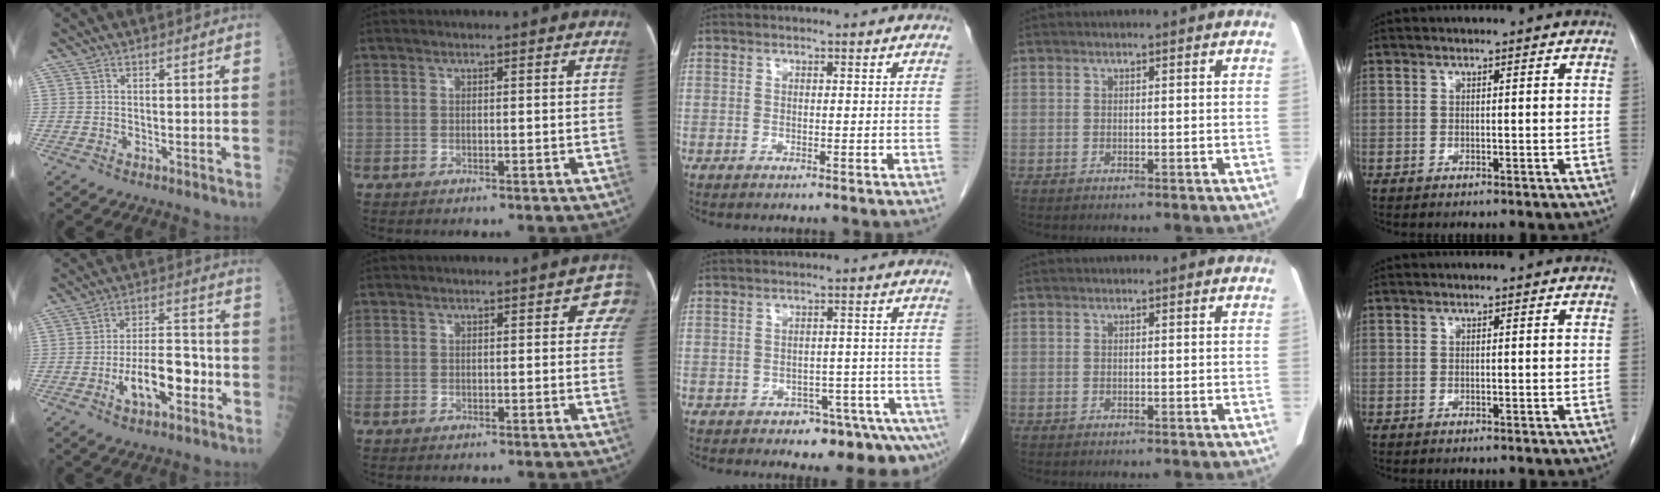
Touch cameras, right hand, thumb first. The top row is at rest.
{"thumb": {"total": 12.0, "force": [-3.9, 5.5, 10.0], "torque": [-0.153, 0.034, -0.064]}, "index": {"total": 3.7, "force": [1.8, 1.8, 2.6], "torque": [-0.009, 0.006, 0.008]}, "middle": {"total": 8.9, "force": [-6.3, 3.8, 4.9], "torque": [-0.040, 0.012, -0.084]}}